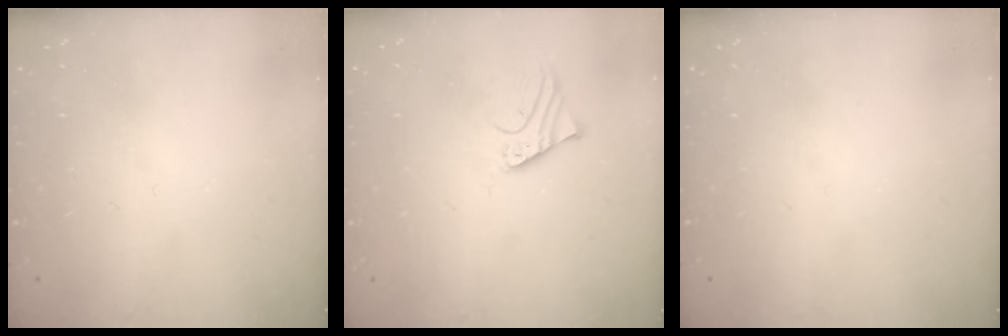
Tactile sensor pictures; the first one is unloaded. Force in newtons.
{"total": 2.2, "press": 2.2, "slide": 0.1}
{"total": 0.0}